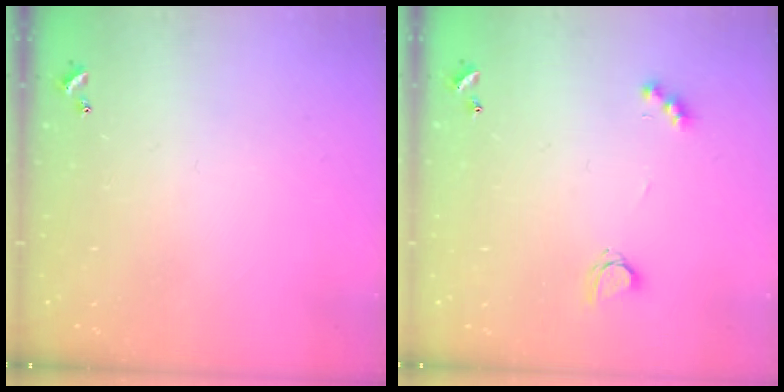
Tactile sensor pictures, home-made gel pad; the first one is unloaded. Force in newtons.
{"total": 3.6, "press": 3.5, "slide": 0.6}